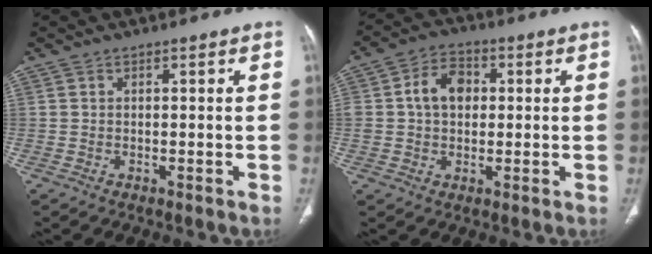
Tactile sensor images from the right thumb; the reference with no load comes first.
{"total": 7.9, "force": [1.1, 5.8, 5.2], "torque": [-0.071, 0.013, 0.015]}